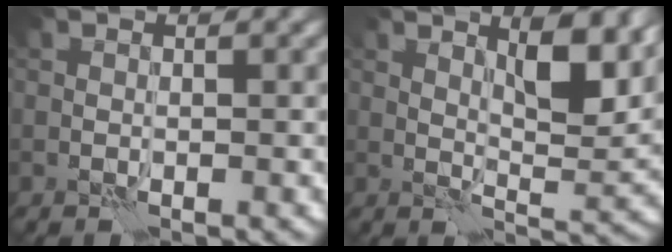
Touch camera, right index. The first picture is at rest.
{"total": 6.0, "force": [3.0, 1.8, 4.8], "torque": [-0.071, -0.005, 0.051]}